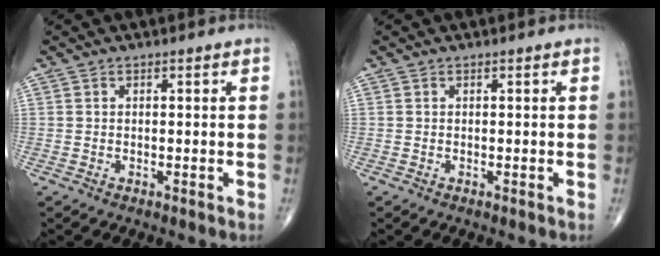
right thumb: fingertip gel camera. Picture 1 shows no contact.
{"total": 0.0}